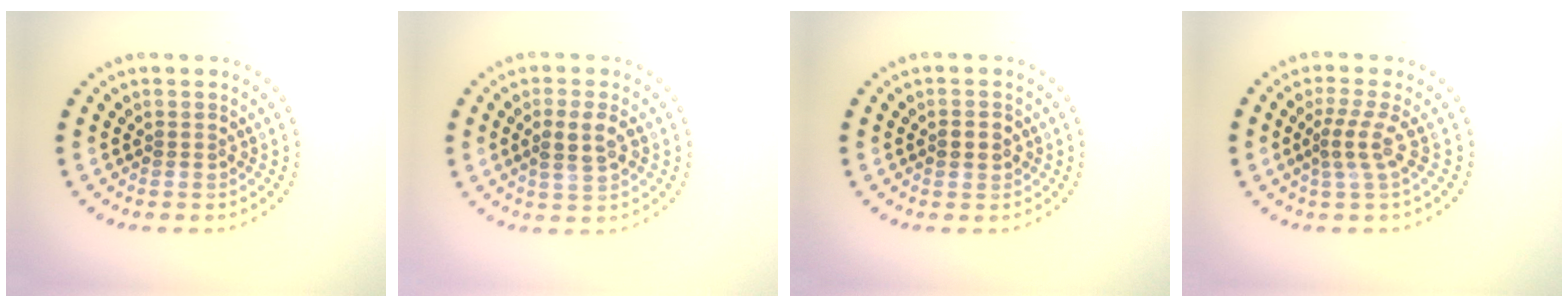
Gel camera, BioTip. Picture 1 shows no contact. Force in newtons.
{"total": 2.8, "press": 2.8, "slide": 0.4}
{"total": 2.0, "press": 2.0, "slide": 0.2}
{"total": 2.3, "press": 1.6, "slide": 1.7}